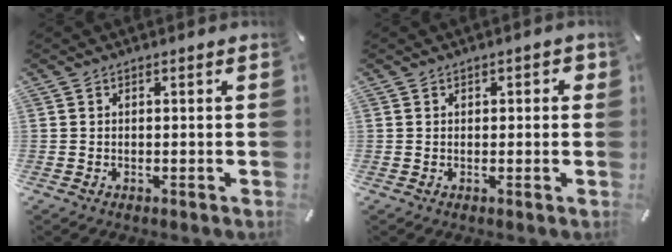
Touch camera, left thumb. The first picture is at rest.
{"total": 1.1, "force": [0.0, 0.9, 0.6], "torque": [-0.004, 0.003, -0.005]}